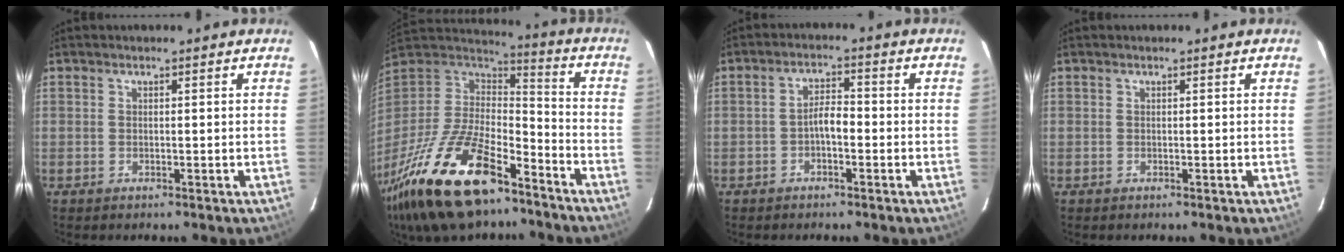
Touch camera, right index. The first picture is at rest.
{"total": 28.6, "force": [-18.4, 11.7, 18.6], "torque": [-0.382, -0.037, -0.311]}
{"total": 3.2, "force": [-1.4, 1.3, 2.6], "torque": [-0.048, 0.012, -0.024]}
{"total": 0.0}